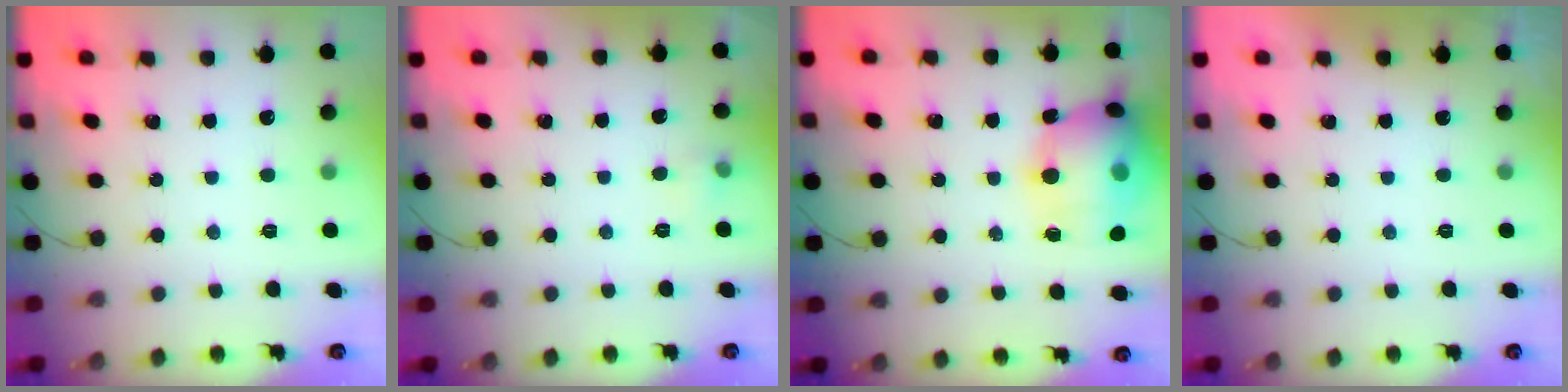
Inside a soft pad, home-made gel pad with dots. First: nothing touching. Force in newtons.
{"total": 3.8, "press": 3.4, "slide": 1.6}
{"total": 17.6, "press": 17.4, "slide": 2.8}
{"total": 0.0}